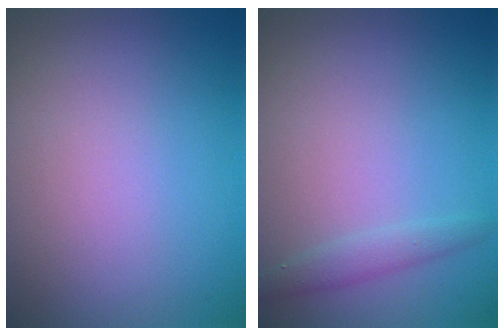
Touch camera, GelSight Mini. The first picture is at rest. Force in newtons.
{"total": 1.4, "press": 1.4, "slide": 0.0}